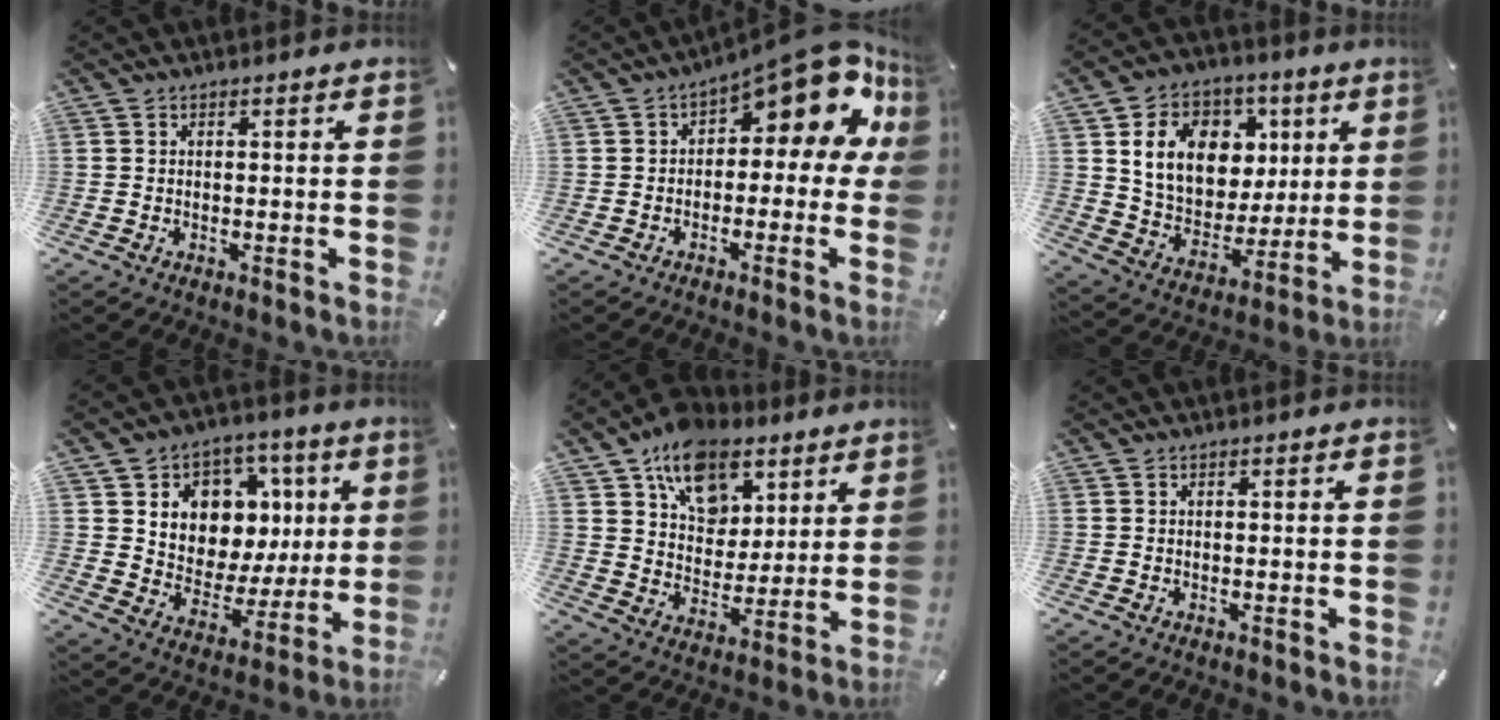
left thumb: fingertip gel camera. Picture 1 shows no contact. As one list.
[{"total": 13.0, "force": [6.6, 5.5, 9.7], "torque": [-0.132, -0.048, 0.108]}, {"total": 15.5, "force": [4.8, 12.6, 7.7], "torque": [-0.129, -0.004, 0.097]}, {"total": 10.6, "force": [3.0, 9.7, 3.2], "torque": [-0.049, -0.031, 0.064]}, {"total": 14.5, "force": [8.4, 10.3, 5.8], "torque": [-0.104, -0.044, 0.159]}, {"total": 0.0}]